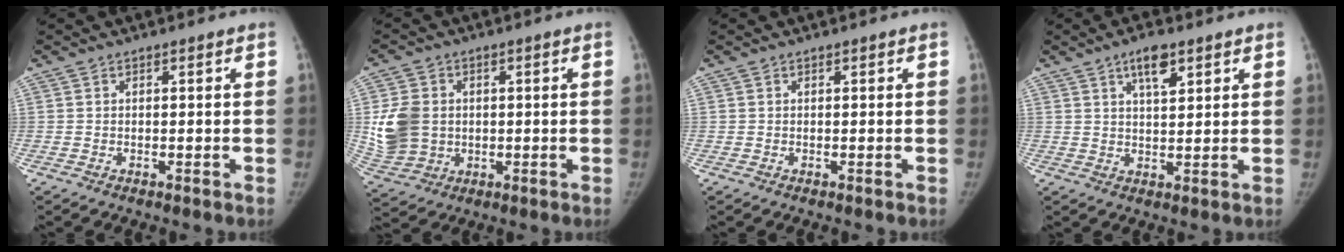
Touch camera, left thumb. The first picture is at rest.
{"total": 10.4, "force": [0.7, 8.7, 5.8], "torque": [-0.100, 0.000, 0.026]}
{"total": 0.0}
{"total": 5.6, "force": [3.2, 2.1, 4.1], "torque": [-0.058, -0.014, 0.052]}